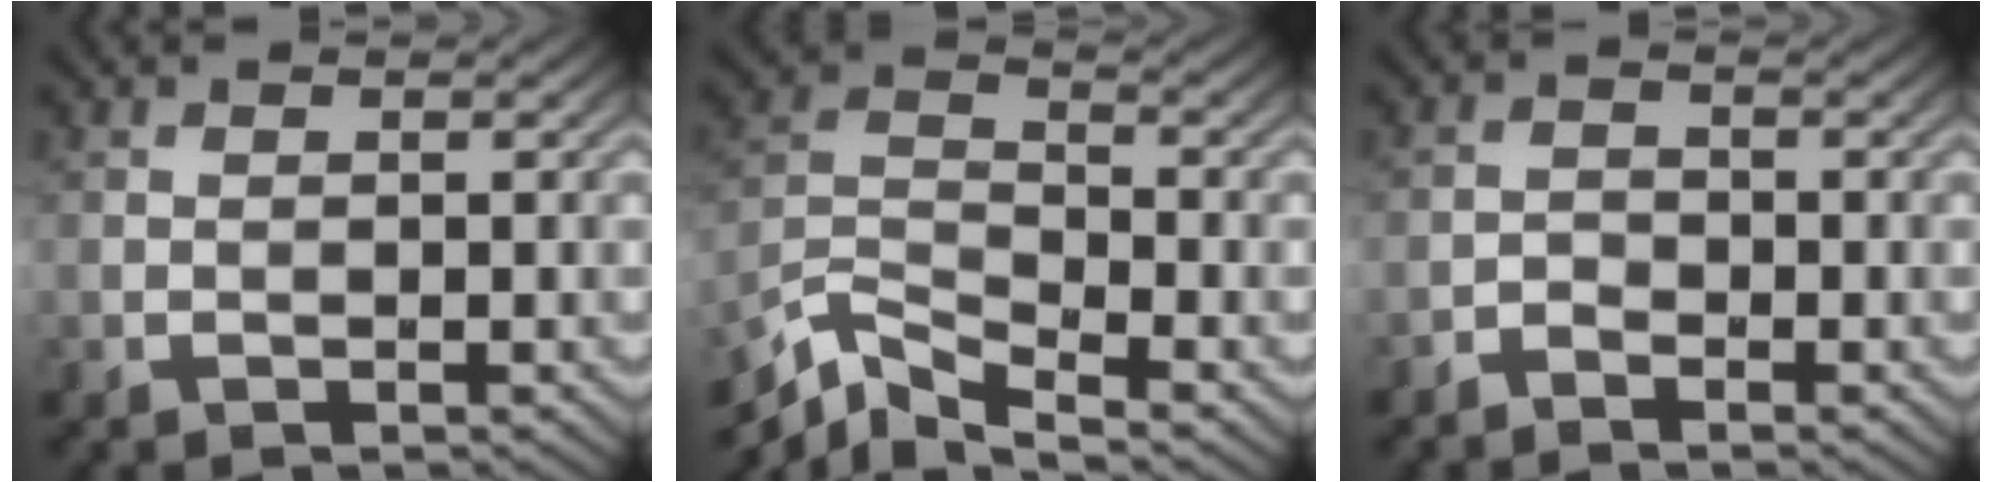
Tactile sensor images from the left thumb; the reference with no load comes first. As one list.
[{"total": 7.5, "force": [-5.7, 2.3, 4.4], "torque": [-0.096, -0.010, -0.127]}, {"total": 1.5, "force": [-1.3, 0.7, 0.3], "torque": [-0.003, 0.004, -0.031]}]